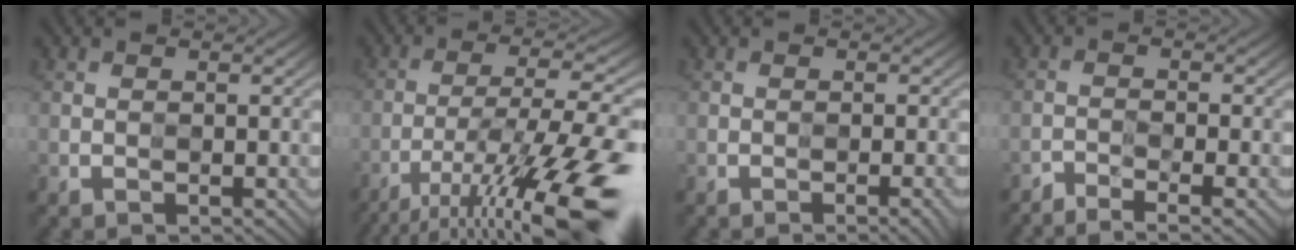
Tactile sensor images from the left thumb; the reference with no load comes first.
{"total": 17.4, "force": [-10.5, 3.9, 13.4], "torque": [-0.222, -0.012, -0.168]}
{"total": 1.9, "force": [-1.0, 0.3, 1.6], "torque": [-0.019, 0.004, -0.016]}
{"total": 4.2, "force": [-3.3, 0.6, 2.6], "torque": [-0.046, 0.000, -0.067]}